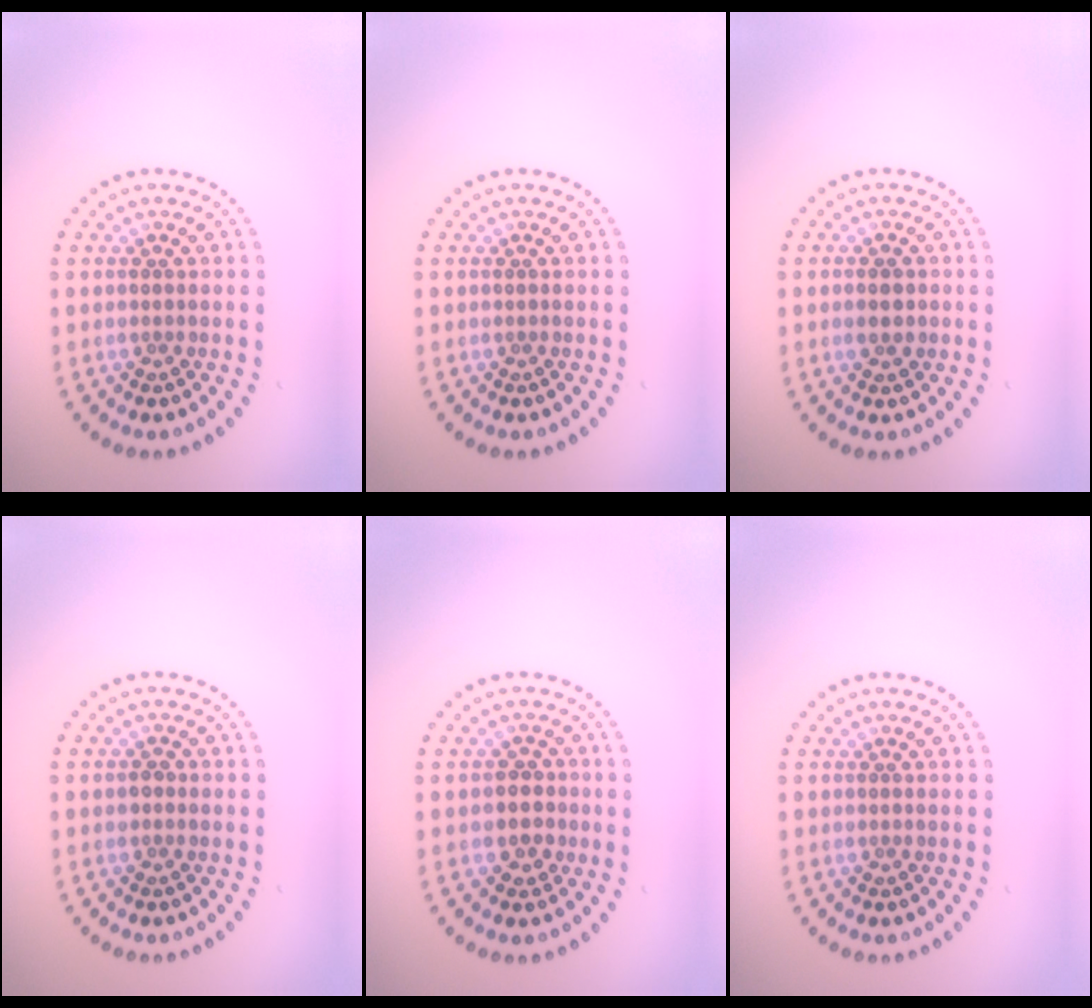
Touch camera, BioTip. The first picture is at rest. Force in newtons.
{"total": 0.0}
{"total": 1.6, "press": 1.6, "slide": 0.1}
{"total": 0.8, "press": 0.8, "slide": 0.2}
{"total": 2.2, "press": 2.0, "slide": 1.0}
{"total": 0.0}